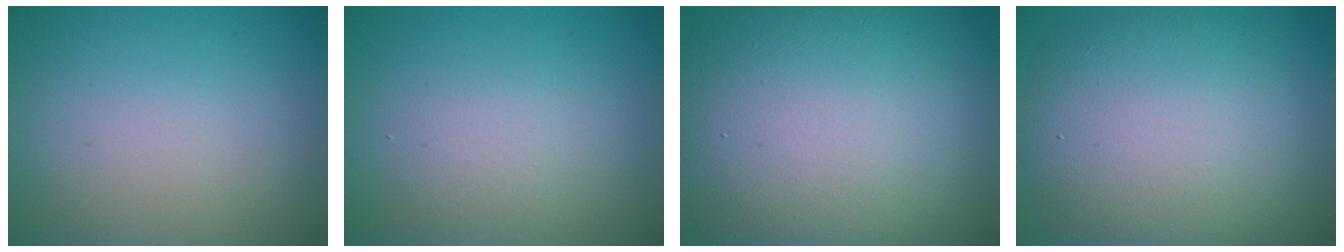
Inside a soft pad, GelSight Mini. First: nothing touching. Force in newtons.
{"total": 2.0, "press": 2.0, "slide": 0.1}
{"total": 17.3, "press": 17.3, "slide": 1.2}
{"total": 11.0, "press": 11.0, "slide": 0.2}